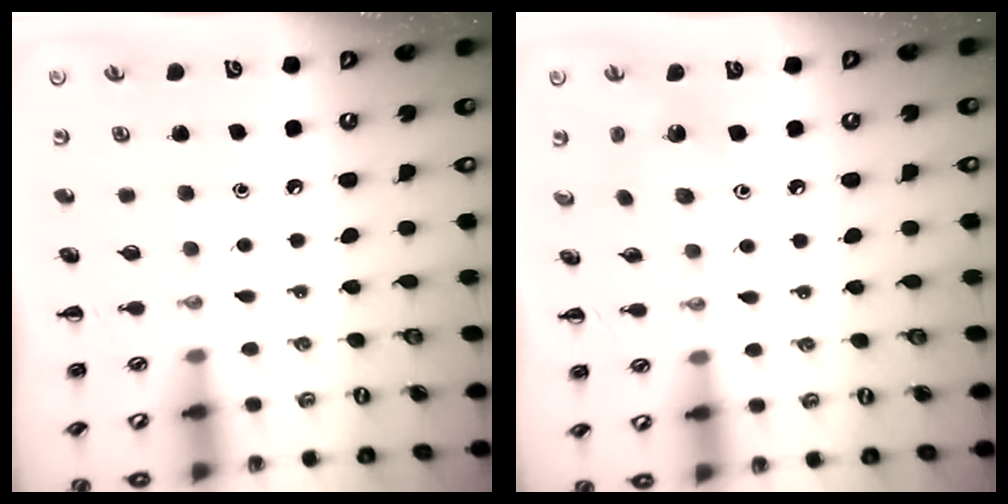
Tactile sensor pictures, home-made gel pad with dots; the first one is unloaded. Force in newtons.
{"total": 2.6, "press": 2.6, "slide": 0.5}